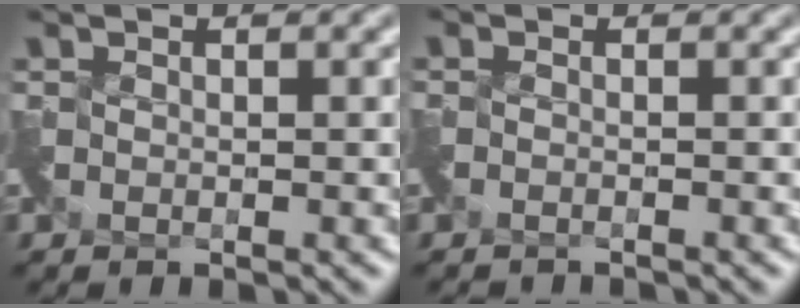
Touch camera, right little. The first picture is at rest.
{"total": 1.7, "force": [-1.6, -0.2, -0.6], "torque": [0.011, -0.018, -0.032]}